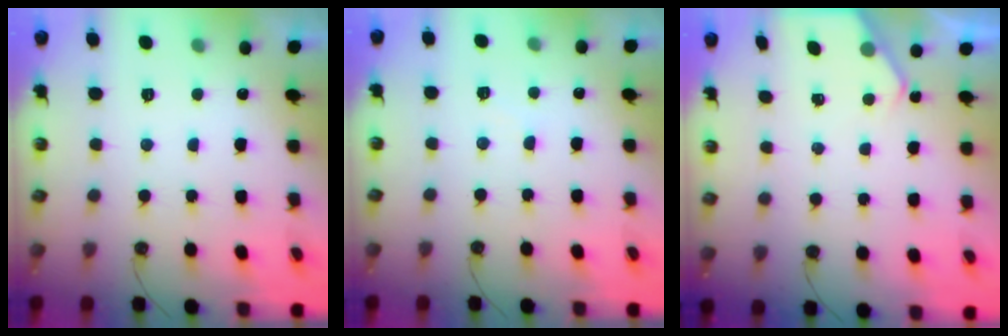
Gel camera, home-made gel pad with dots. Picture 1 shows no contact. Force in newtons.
{"total": 2.0, "press": 2.0, "slide": 0.4}
{"total": 2.4, "press": 2.4, "slide": 0.3}